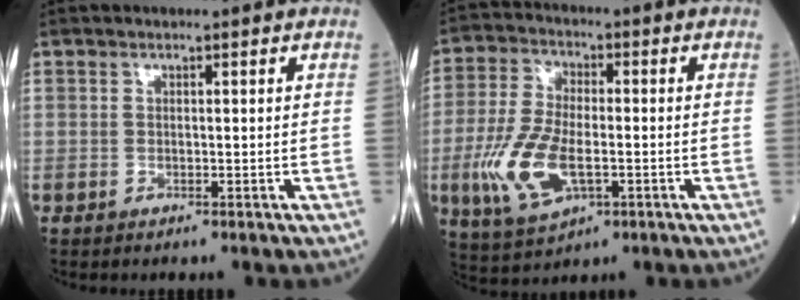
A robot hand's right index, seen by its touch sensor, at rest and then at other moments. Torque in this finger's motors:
{"motor_torque": [0.94, -0.29, 0.44, 0.21]}